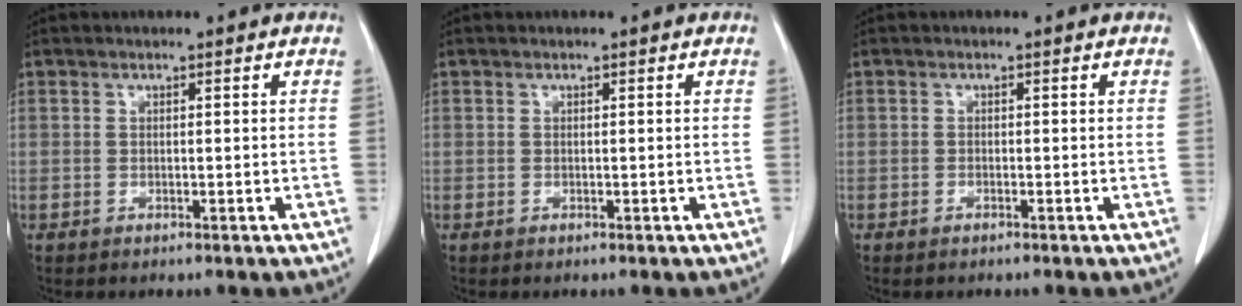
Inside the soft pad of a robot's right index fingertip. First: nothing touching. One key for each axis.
{"total": 0.0}
{"total": 0.6, "fx": -0.5, "fy": 0.1, "fz": 0.3, "tx": -0.008, "ty": -0.001, "tz": -0.007}